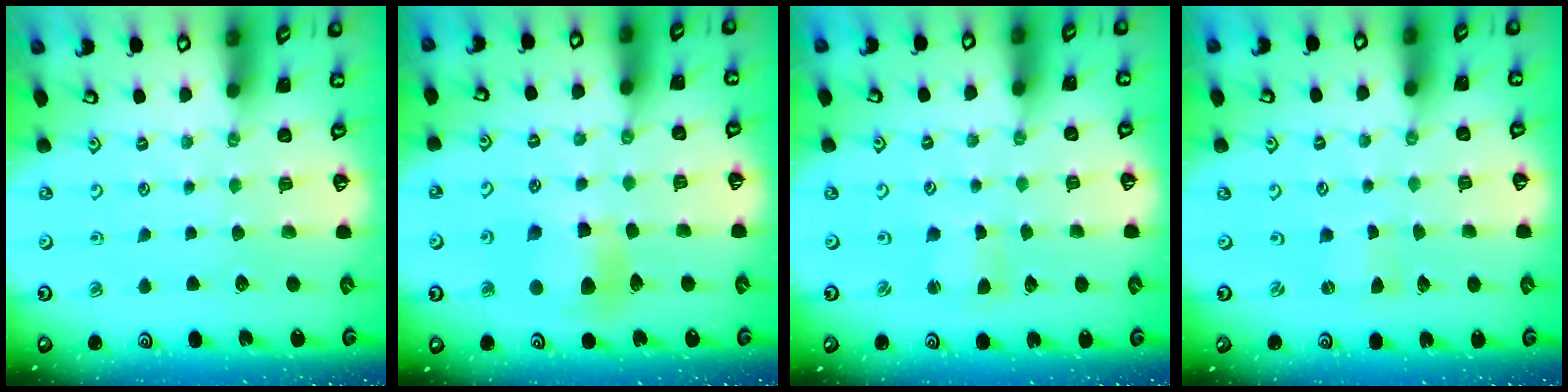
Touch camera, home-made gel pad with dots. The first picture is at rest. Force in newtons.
{"total": 7.7, "press": 7.6, "slide": 1.1}
{"total": 1.7, "press": 1.7, "slide": 0.3}
{"total": 0.0}